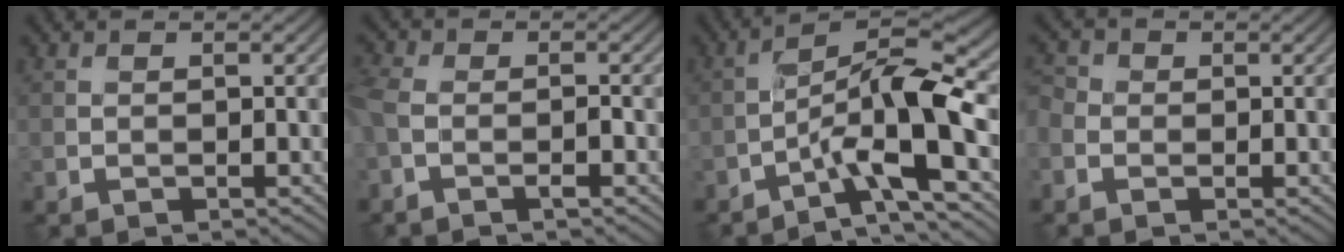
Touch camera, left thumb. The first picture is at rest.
{"total": 4.6, "force": [-1.9, 2.1, 3.6], "torque": [-0.070, -0.001, -0.042]}
{"total": 10.6, "force": [-4.3, 2.3, 9.4], "torque": [-0.157, 0.010, -0.087]}
{"total": 2.3, "force": [-0.8, 1.9, 1.1], "torque": [-0.028, 0.000, -0.023]}